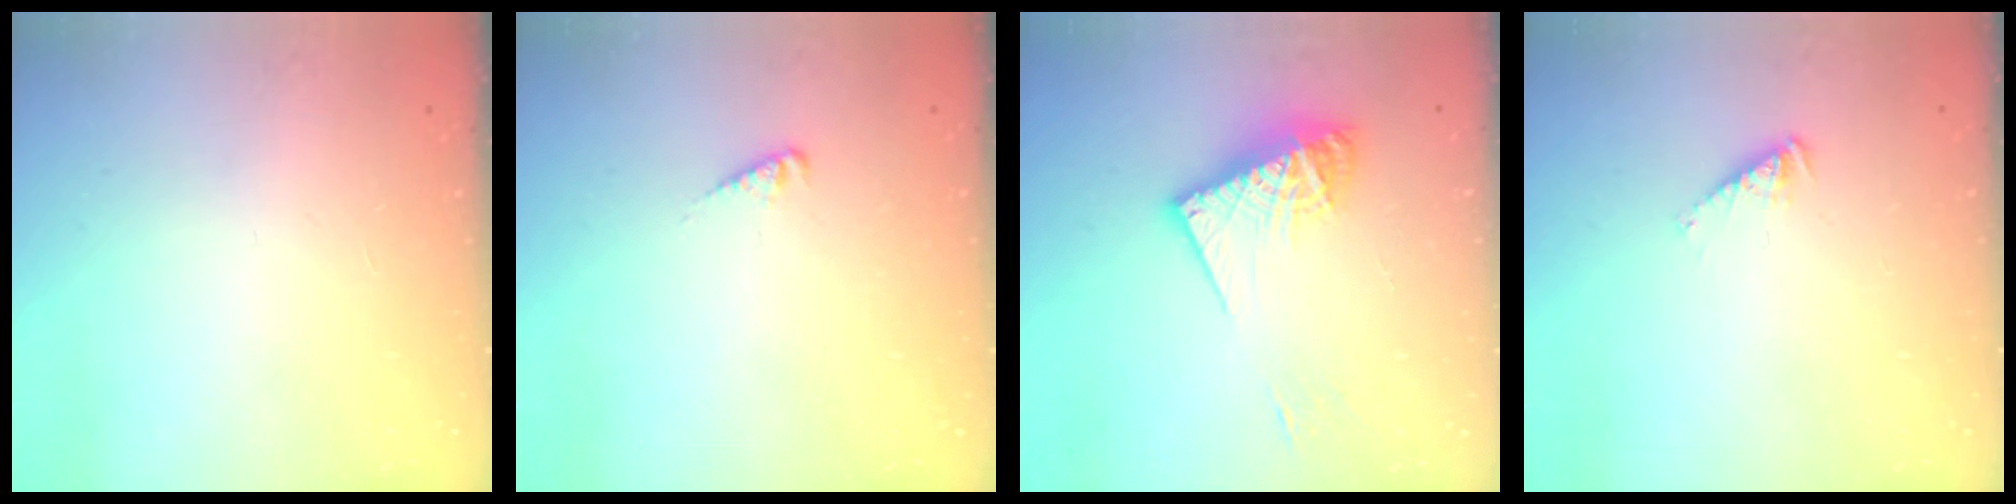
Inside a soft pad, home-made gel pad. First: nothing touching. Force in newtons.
{"total": 1.1, "press": 1.0, "slide": 0.2}
{"total": 13.8, "press": 13.7, "slide": 1.5}
{"total": 1.5, "press": 1.5, "slide": 0.3}